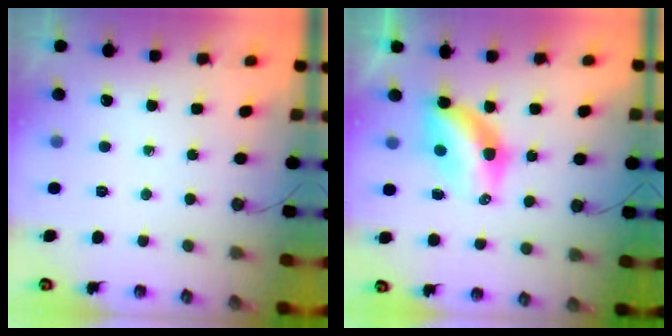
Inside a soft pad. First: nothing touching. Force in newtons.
{"total": 6.7, "press": 6.7, "slide": 0.6}